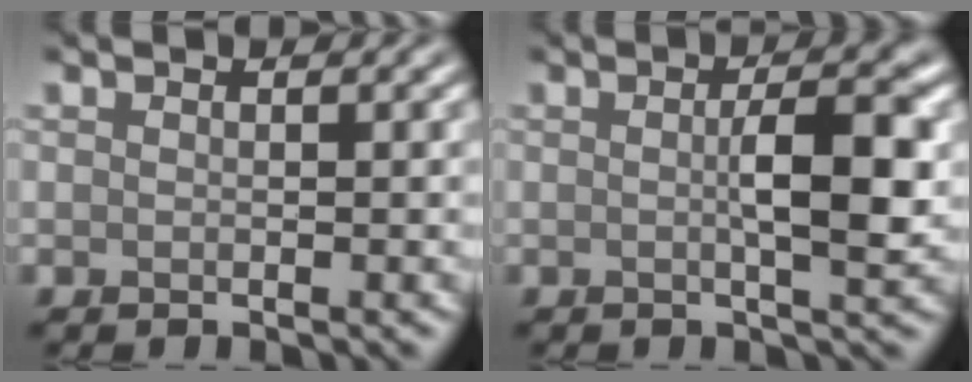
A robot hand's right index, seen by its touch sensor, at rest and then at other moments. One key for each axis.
{"total": 4.4, "fx": 0.1, "fy": 0.8, "fz": 4.3, "tx": -0.067, "ty": 0.003, "tz": 0.002}